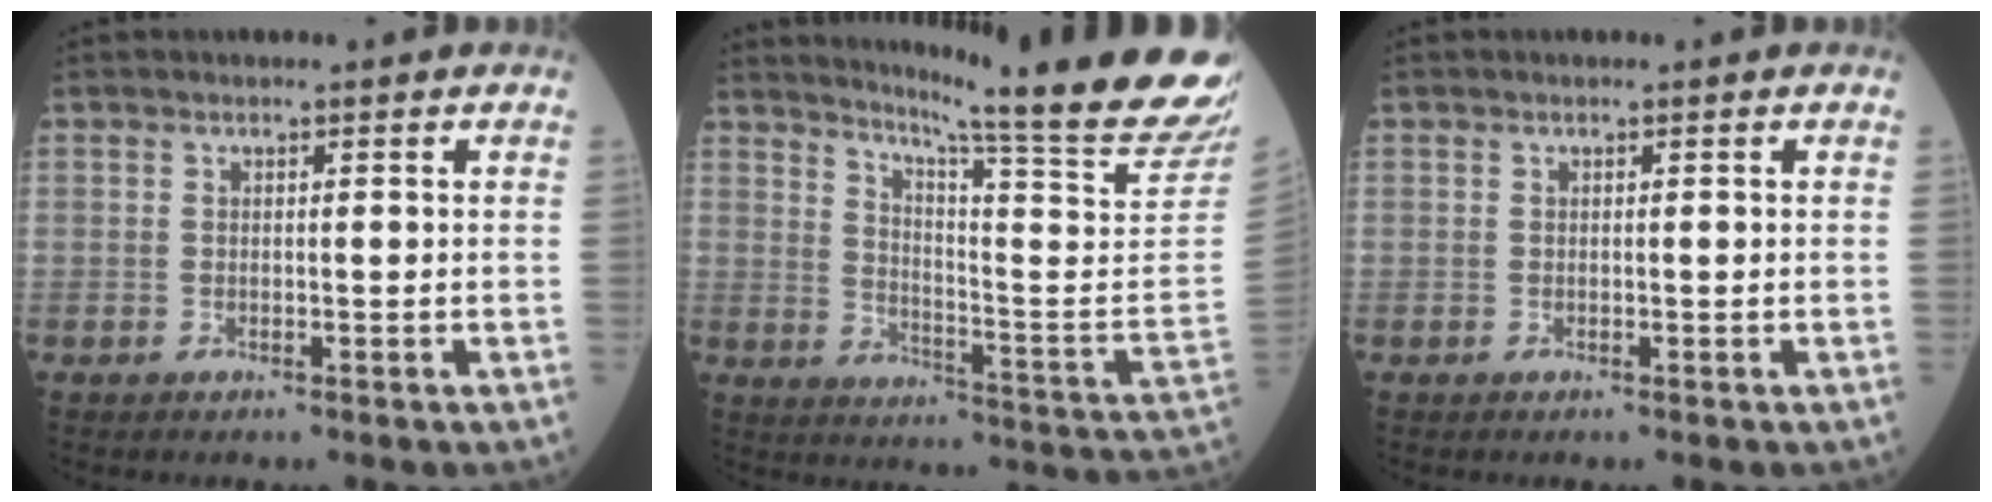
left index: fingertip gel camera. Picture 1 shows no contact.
{"total": 22.1, "force": [19.4, -2.5, 10.3], "torque": [-0.169, -0.117, 0.251]}
{"total": 0.0}